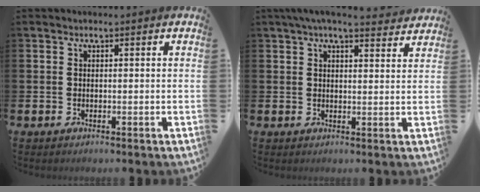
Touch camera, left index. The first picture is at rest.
{"total": 4.6, "force": [4.2, 0.6, 1.9], "torque": [-0.038, -0.014, 0.074]}